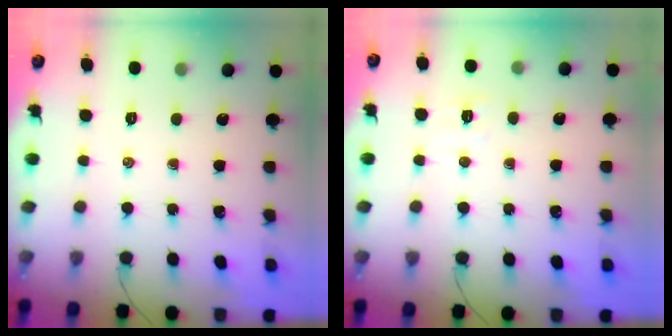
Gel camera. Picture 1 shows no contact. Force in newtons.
{"total": 4.7, "press": 4.6, "slide": 1.2}